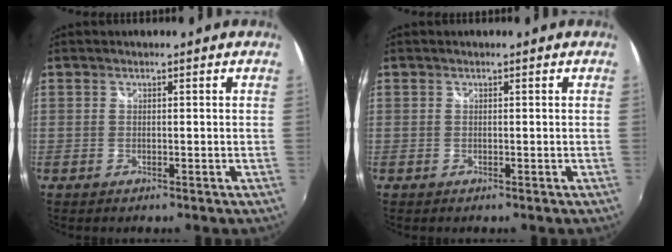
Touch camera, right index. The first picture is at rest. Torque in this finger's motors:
{"motor_torque": [0.00, 0.01, 0.00, 0.00]}